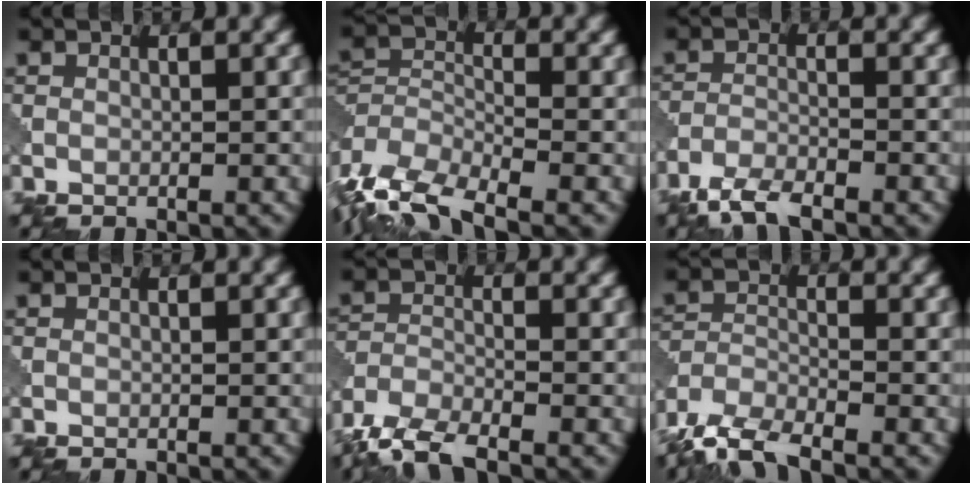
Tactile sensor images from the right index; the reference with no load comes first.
{"total": 8.8, "force": [-6.4, 3.4, 5.0], "torque": [-0.096, -0.008, -0.123]}
{"total": 4.1, "force": [-3.4, 0.8, 2.1], "torque": [-0.045, -0.006, -0.075]}
{"total": 0.0}
{"total": 5.6, "force": [-4.6, 1.4, 2.9], "torque": [-0.058, -0.011, -0.098]}
{"total": 6.0, "force": [-4.8, 1.7, 3.2], "torque": [-0.064, -0.010, -0.102]}